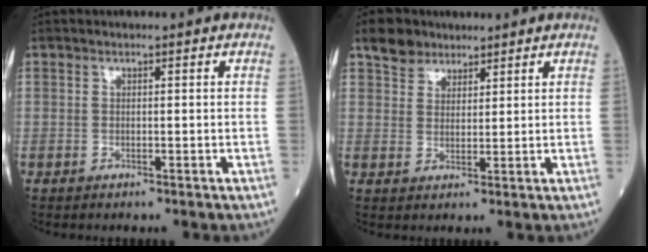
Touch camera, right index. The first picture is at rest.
{"total": 4.5, "force": [3.4, 2.9, 0.8], "torque": [-0.018, 0.016, 0.061]}